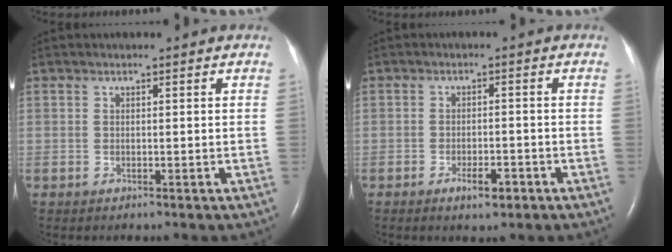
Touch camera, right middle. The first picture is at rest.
{"total": 3.2, "force": [-1.9, 0.9, 2.4], "torque": [-0.042, 0.000, -0.029]}